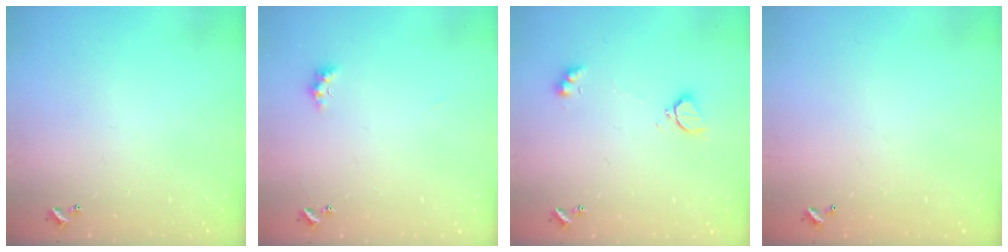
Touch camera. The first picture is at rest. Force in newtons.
{"total": 1.5, "press": 1.3, "slide": 0.7}
{"total": 2.5, "press": 2.5, "slide": 0.6}
{"total": 2.8, "press": 2.8, "slide": 0.1}